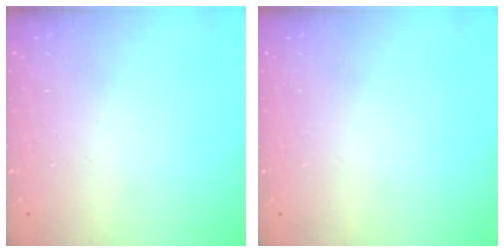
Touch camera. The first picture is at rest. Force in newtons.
{"total": 0.0}